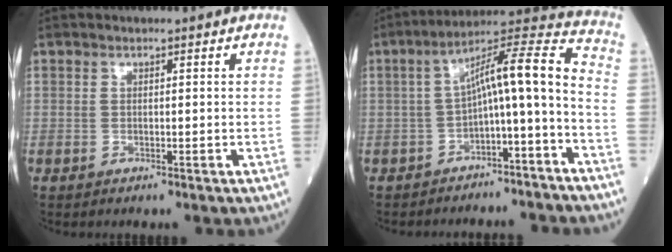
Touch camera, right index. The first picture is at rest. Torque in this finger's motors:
{"motor_torque": [0.96, -0.12, 0.50, 0.15]}